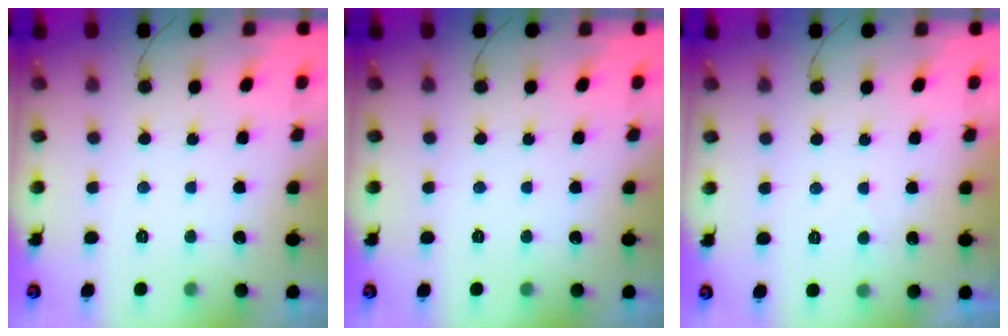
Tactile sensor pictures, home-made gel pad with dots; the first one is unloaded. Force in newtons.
{"total": 0.0}
{"total": 0.0}